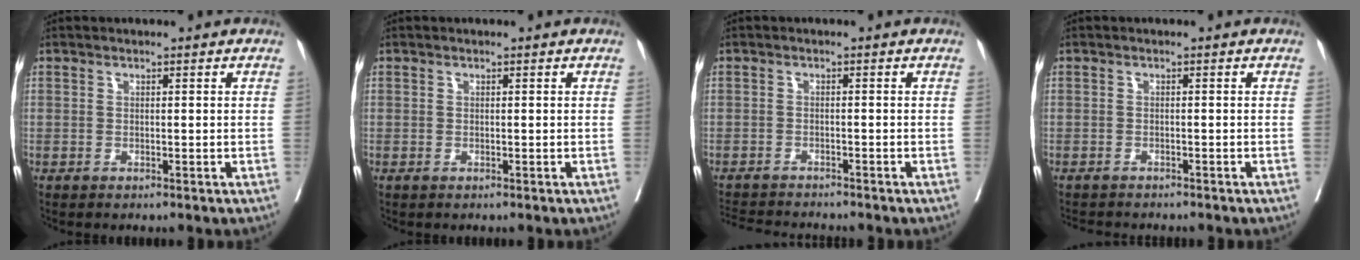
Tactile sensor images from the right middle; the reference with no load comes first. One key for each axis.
{"total": 0.0}
{"total": 5.6, "fx": -5.5, "fy": -0.1, "fz": 1.1, "tx": -0.011, "ty": -0.012, "tz": -0.090}
{"total": 3.0, "fx": -2.9, "fy": 0.5, "fz": 0.6, "tx": -0.006, "ty": -0.007, "tz": -0.043}